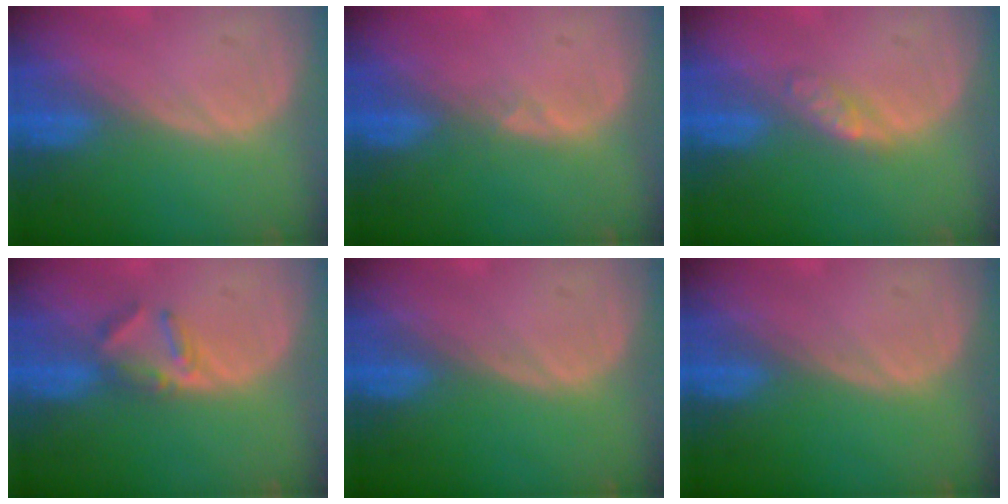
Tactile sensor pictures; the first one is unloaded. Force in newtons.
{"total": 0.7, "press": 0.6, "slide": 0.3}
{"total": 2.4, "press": 2.4, "slide": 0.2}
{"total": 3.5, "press": 3.4, "slide": 1.1}
{"total": 0.0}
{"total": 0.0}